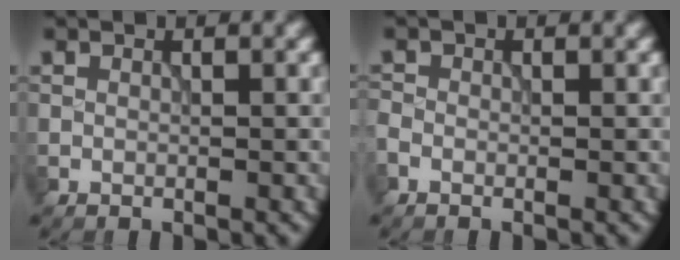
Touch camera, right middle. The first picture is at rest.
{"total": 0.9, "force": [-0.6, 0.6, 0.3], "torque": [-0.007, 0.000, -0.017]}